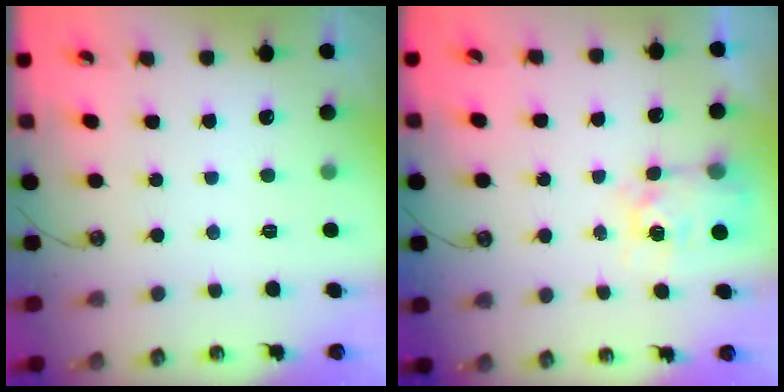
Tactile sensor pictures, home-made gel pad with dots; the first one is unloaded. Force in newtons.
{"total": 6.1, "press": 6.0, "slide": 0.7}